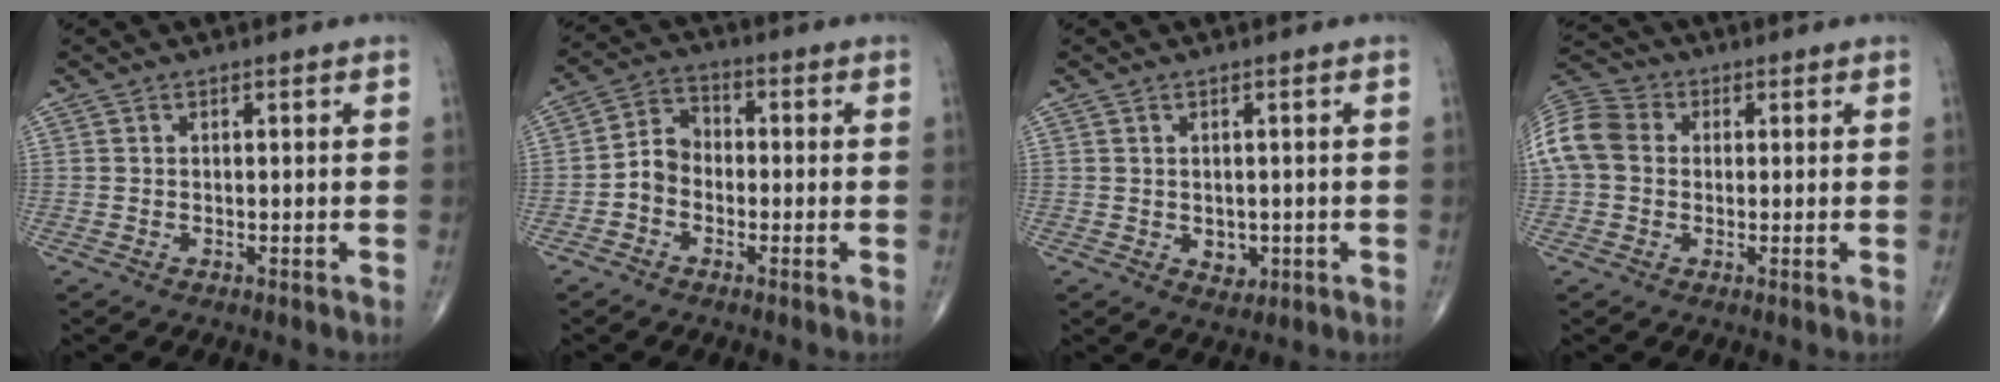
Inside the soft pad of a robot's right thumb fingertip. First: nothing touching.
{"total": 6.0, "force": [-1.6, 4.8, 3.2], "torque": [-0.040, 0.028, -0.044]}
{"total": 2.8, "force": [-0.4, 2.2, 1.7], "torque": [-0.012, -0.002, 0.002]}
{"total": 11.7, "force": [1.1, 9.6, 6.6], "torque": [-0.144, 0.031, 0.013]}